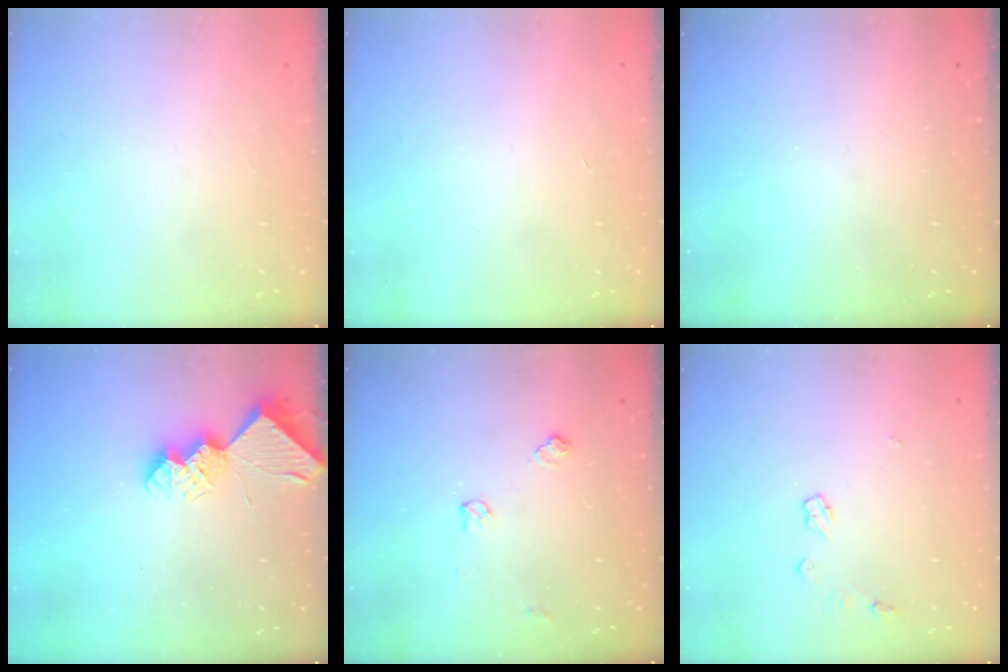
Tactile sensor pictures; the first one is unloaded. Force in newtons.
{"total": 0.0}
{"total": 0.0}
{"total": 9.1, "press": 9.1, "slide": 0.4}
{"total": 8.4, "press": 8.4, "slide": 0.8}
{"total": 4.4, "press": 4.4, "slide": 0.5}